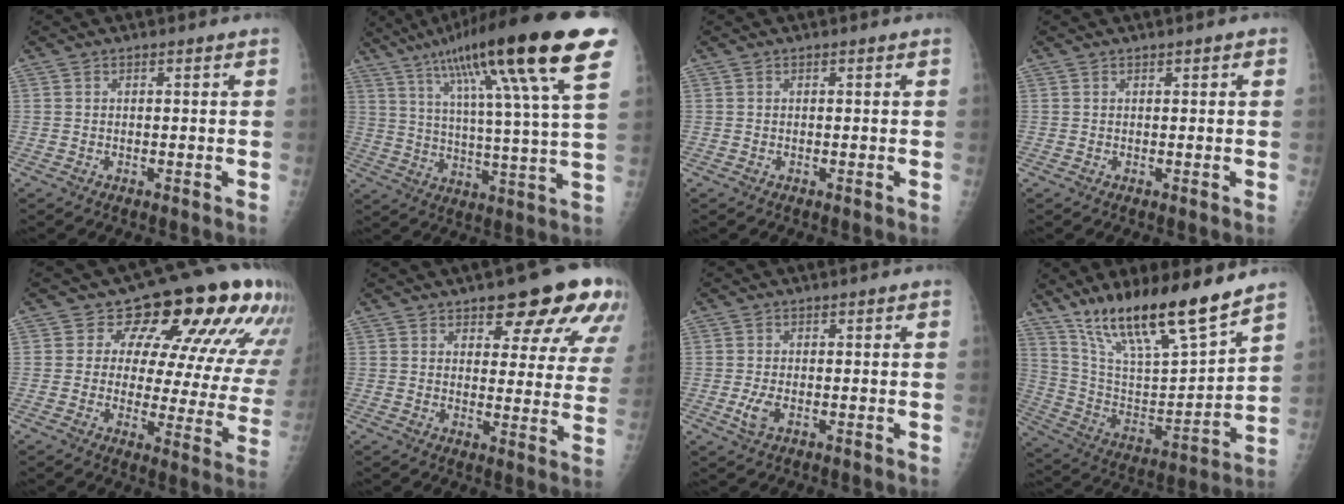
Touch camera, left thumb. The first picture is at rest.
{"total": 27.1, "force": [15.0, 3.4, 22.3], "torque": [-0.353, -0.024, 0.227]}
{"total": 0.0}
{"total": 1.0, "force": [0.5, 0.4, 0.7], "torque": [-0.008, 0.001, 0.005]}
{"total": 19.1, "force": [10.3, 9.6, 12.8], "torque": [-0.115, -0.037, 0.113]}
{"total": 15.5, "force": [9.5, 5.9, 10.7], "torque": [-0.089, -0.041, 0.115]}
{"total": 2.8, "force": [-0.8, 1.3, 2.4], "torque": [-0.059, -0.001, -0.016]}
{"total": 20.9, "force": [15.6, 3.8, 13.4], "torque": [-0.212, -0.072, 0.286]}